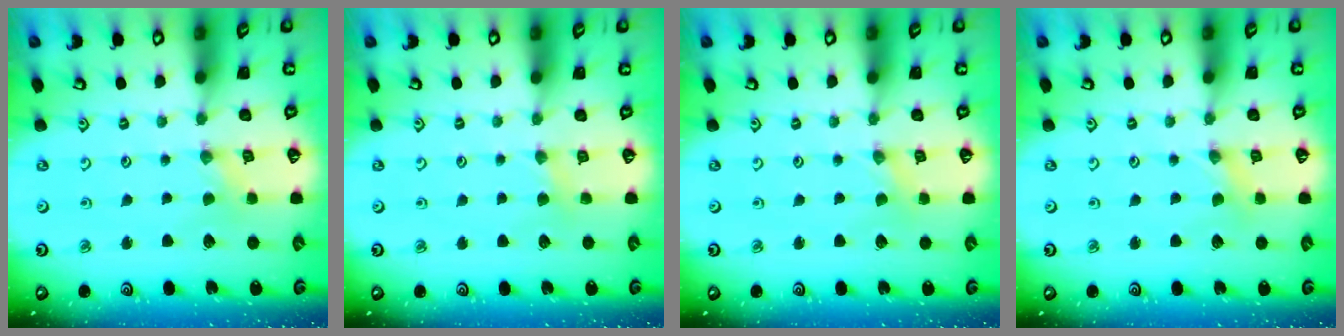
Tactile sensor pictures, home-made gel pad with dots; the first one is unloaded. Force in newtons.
{"total": 3.3, "press": 3.2, "slide": 0.7}
{"total": 0.0}
{"total": 0.0}